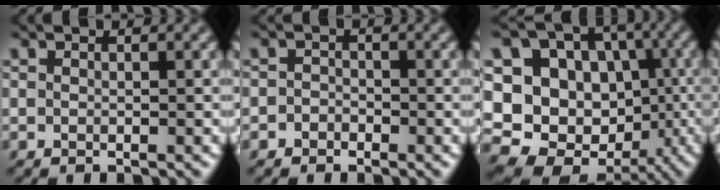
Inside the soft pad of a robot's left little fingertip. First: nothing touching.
{"total": 1.3, "force": [-0.7, 1.1, 0.2], "torque": [0.017, 0.005, -0.022]}
{"total": 17.1, "force": [-1.9, 15.4, 7.1], "torque": [-0.184, 0.017, -0.037]}